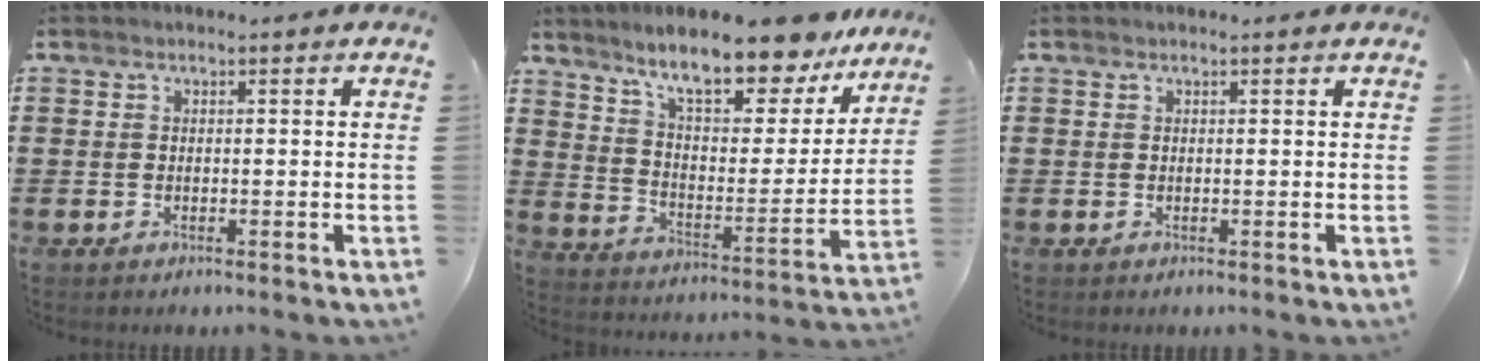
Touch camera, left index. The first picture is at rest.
{"total": 12.0, "force": [10.4, 1.8, 5.8], "torque": [-0.128, -0.063, 0.178]}
{"total": 0.0}